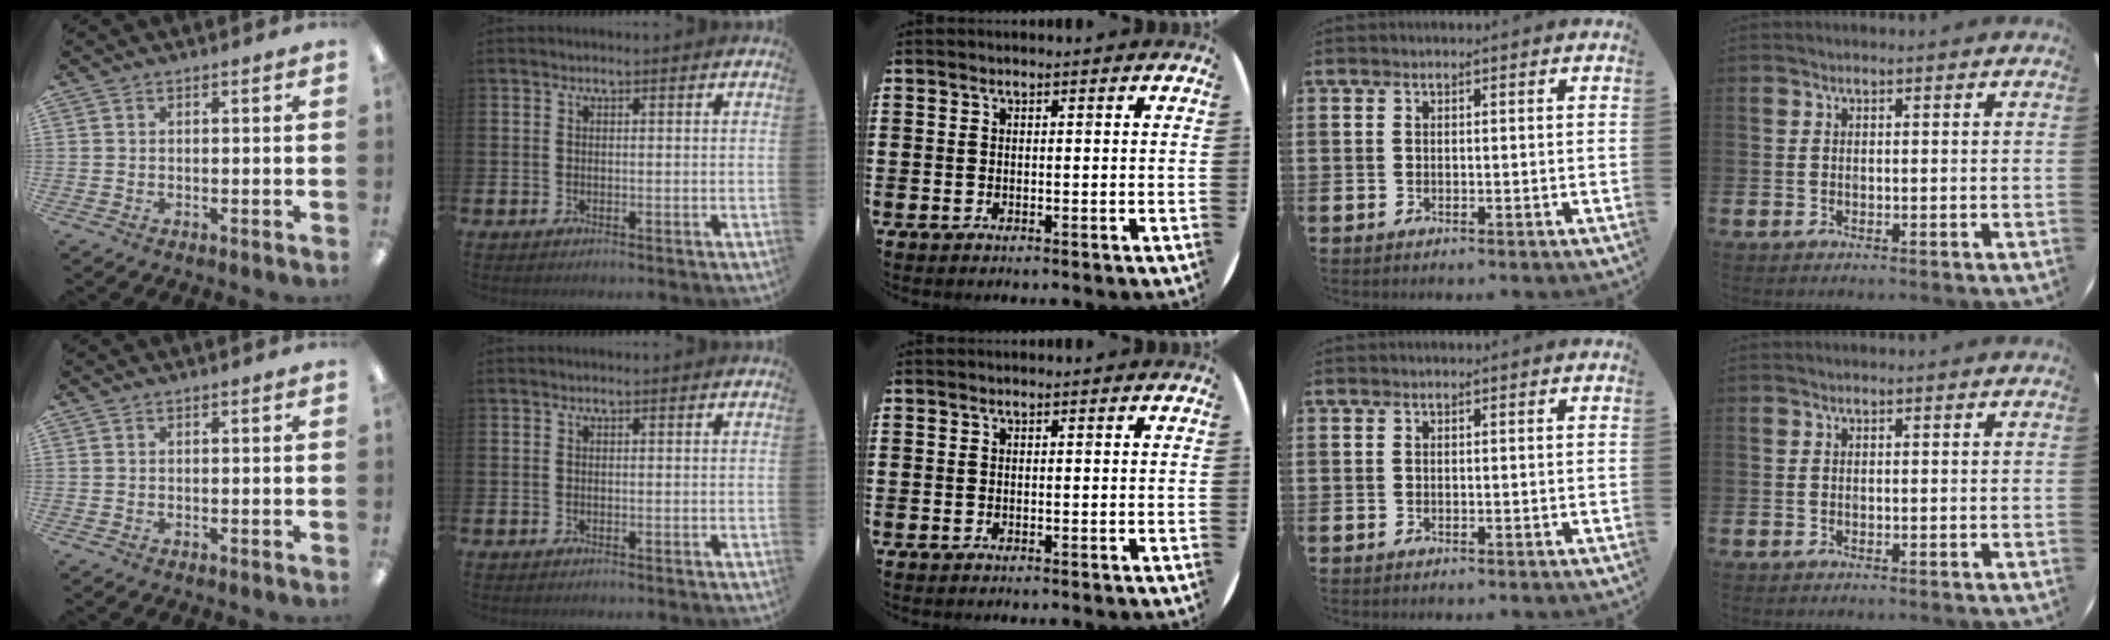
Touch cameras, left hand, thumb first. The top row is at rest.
{}